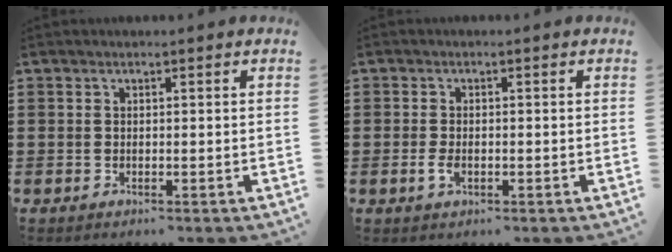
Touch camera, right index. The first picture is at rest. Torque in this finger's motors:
{"motor_torque": [1.54, 0.59, 0.35, 0.09]}